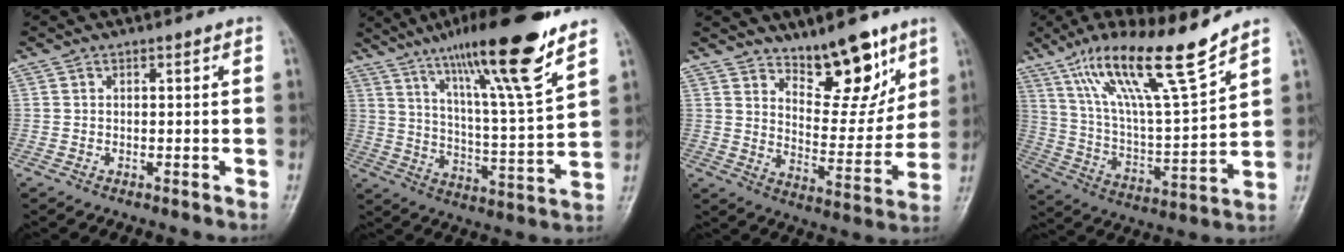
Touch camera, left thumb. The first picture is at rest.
{"total": 19.6, "force": [13.1, 1.7, 14.5], "torque": [-0.222, -0.059, 0.215]}
{"total": 13.2, "force": [9.1, 5.6, 7.7], "torque": [-0.067, -0.073, 0.154]}
{"total": 18.5, "force": [12.8, 2.1, 13.2], "torque": [-0.219, -0.063, 0.234]}